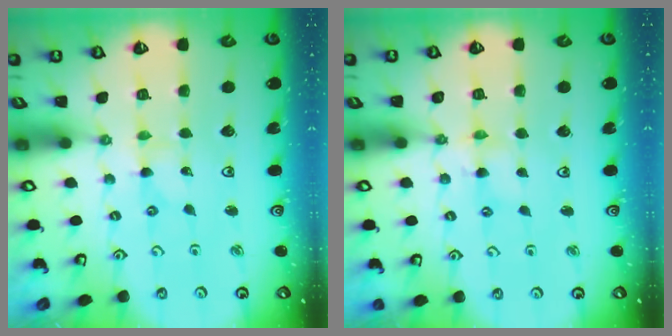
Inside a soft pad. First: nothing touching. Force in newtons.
{"total": 2.1, "press": 2.1, "slide": 0.3}